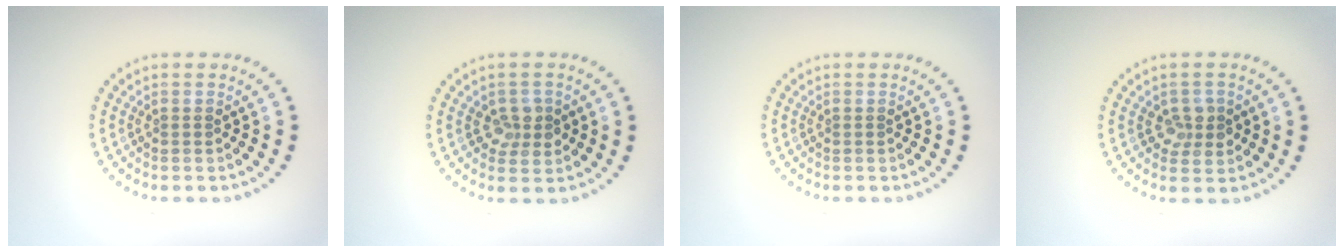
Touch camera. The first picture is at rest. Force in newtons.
{"total": 2.4, "press": 2.3, "slide": 0.7}
{"total": 0.0}
{"total": 2.4, "press": 2.3, "slide": 0.7}